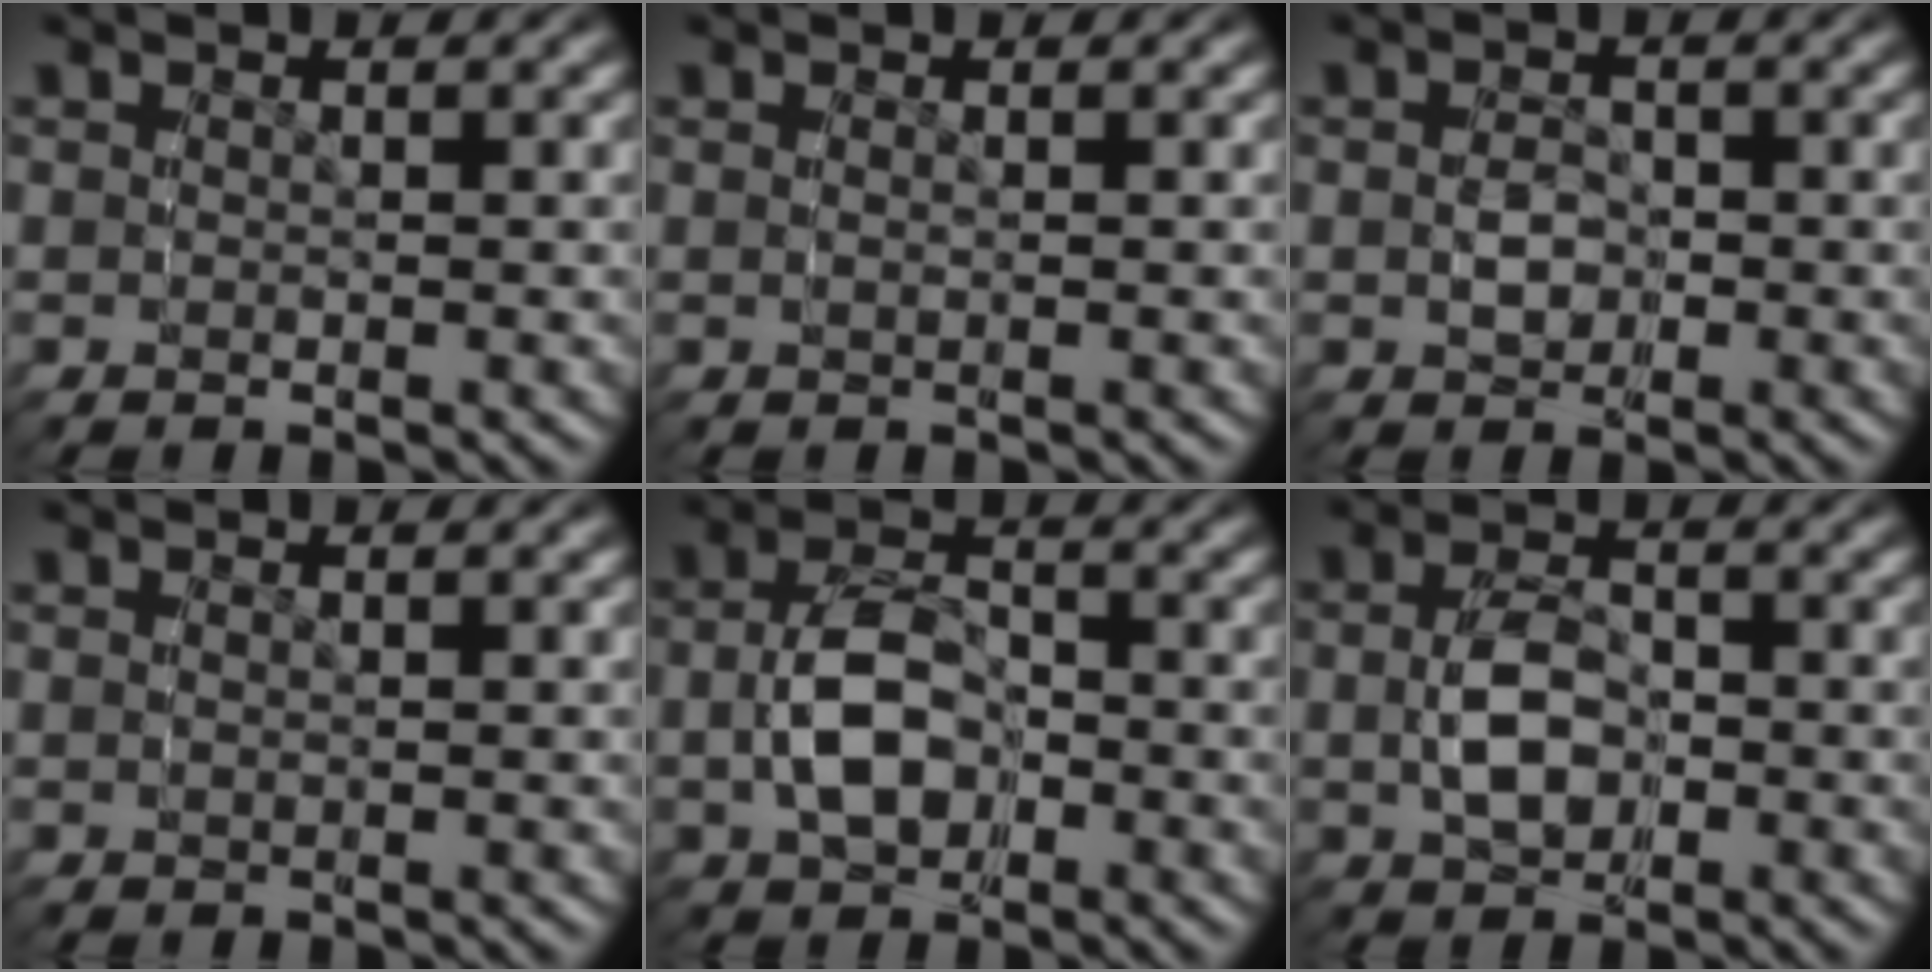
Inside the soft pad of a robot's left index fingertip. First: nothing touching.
{"total": 1.0, "force": [0.1, -0.7, 0.6], "torque": [-0.005, 0.009, -0.002]}
{"total": 1.9, "force": [-0.5, 1.8, 0.0], "torque": [-0.017, -0.017, -0.001]}
{"total": 0.8, "force": [0.1, -0.4, 0.6], "torque": [-0.005, 0.007, -0.001]}
{"total": 3.7, "force": [-2.1, 3.0, 0.6], "torque": [-0.041, -0.022, -0.026]}
{"total": 2.0, "force": [-0.8, 1.9, 0.0], "torque": [-0.028, -0.014, -0.006]}